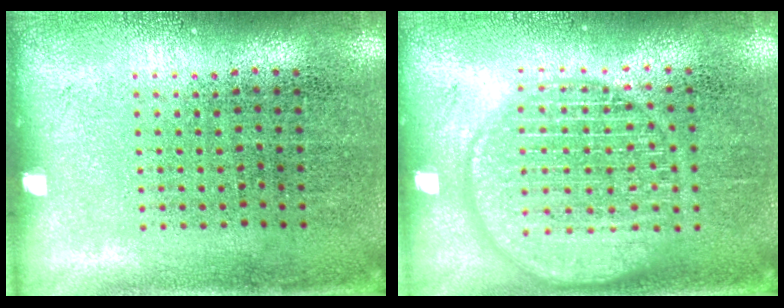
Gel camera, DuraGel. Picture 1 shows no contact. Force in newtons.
{"total": 2.9, "press": 2.9, "slide": 0.4}